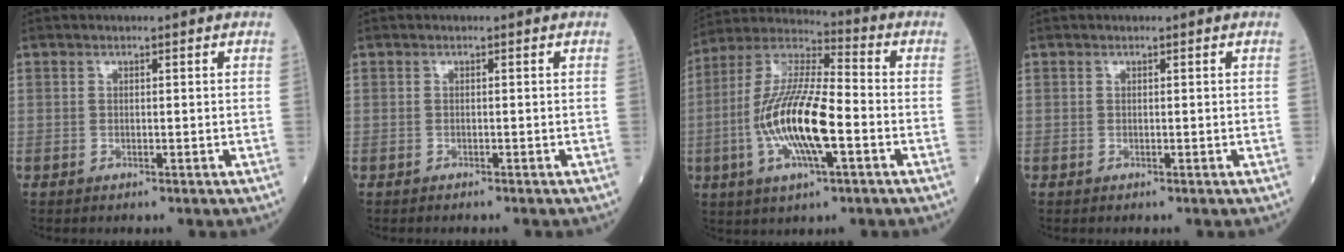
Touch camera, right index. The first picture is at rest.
{"total": 1.0, "force": [-0.9, 0.1, 0.4], "torque": [-0.004, 0.000, -0.013]}
{"total": 15.9, "force": [-3.6, 3.4, 15.1], "torque": [-0.308, -0.001, -0.069]}
{"total": 0.0}